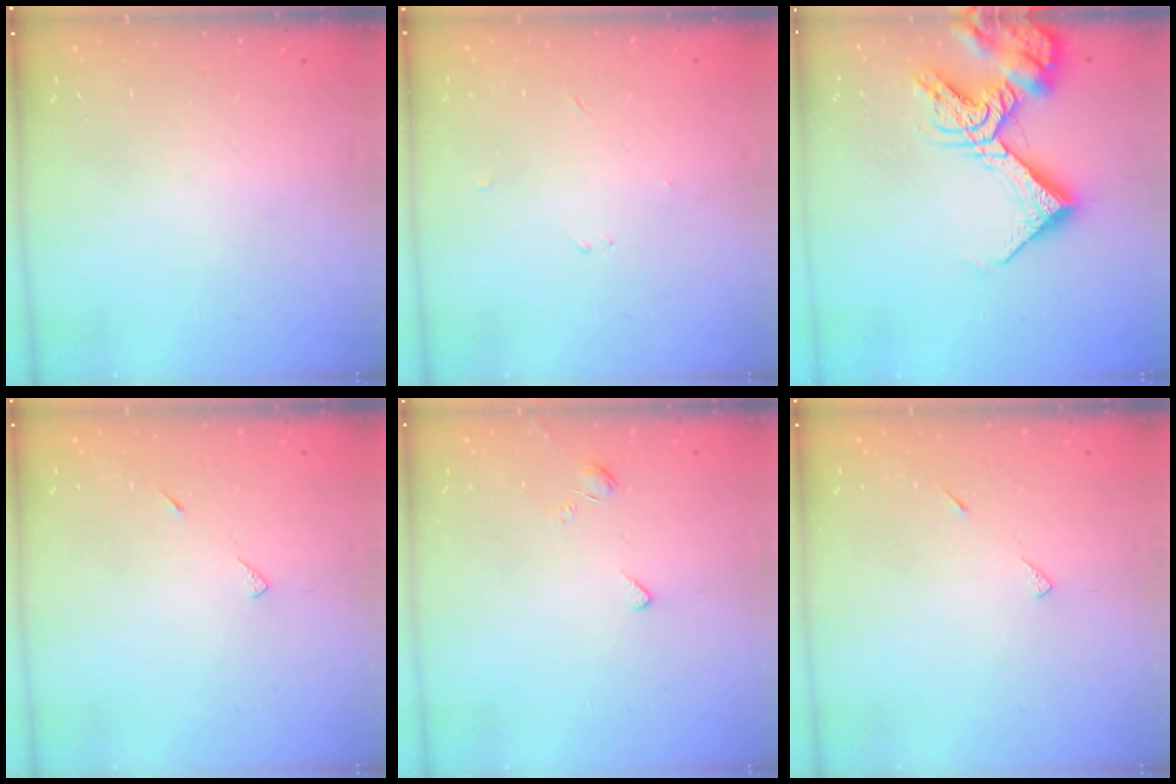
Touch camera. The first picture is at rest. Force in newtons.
{"total": 2.2, "press": 2.2, "slide": 0.2}
{"total": 16.2, "press": 16.1, "slide": 2.4}
{"total": 4.5, "press": 4.4, "slide": 0.5}
{"total": 2.0, "press": 2.0, "slide": 0.5}
{"total": 4.5, "press": 4.4, "slide": 0.5}